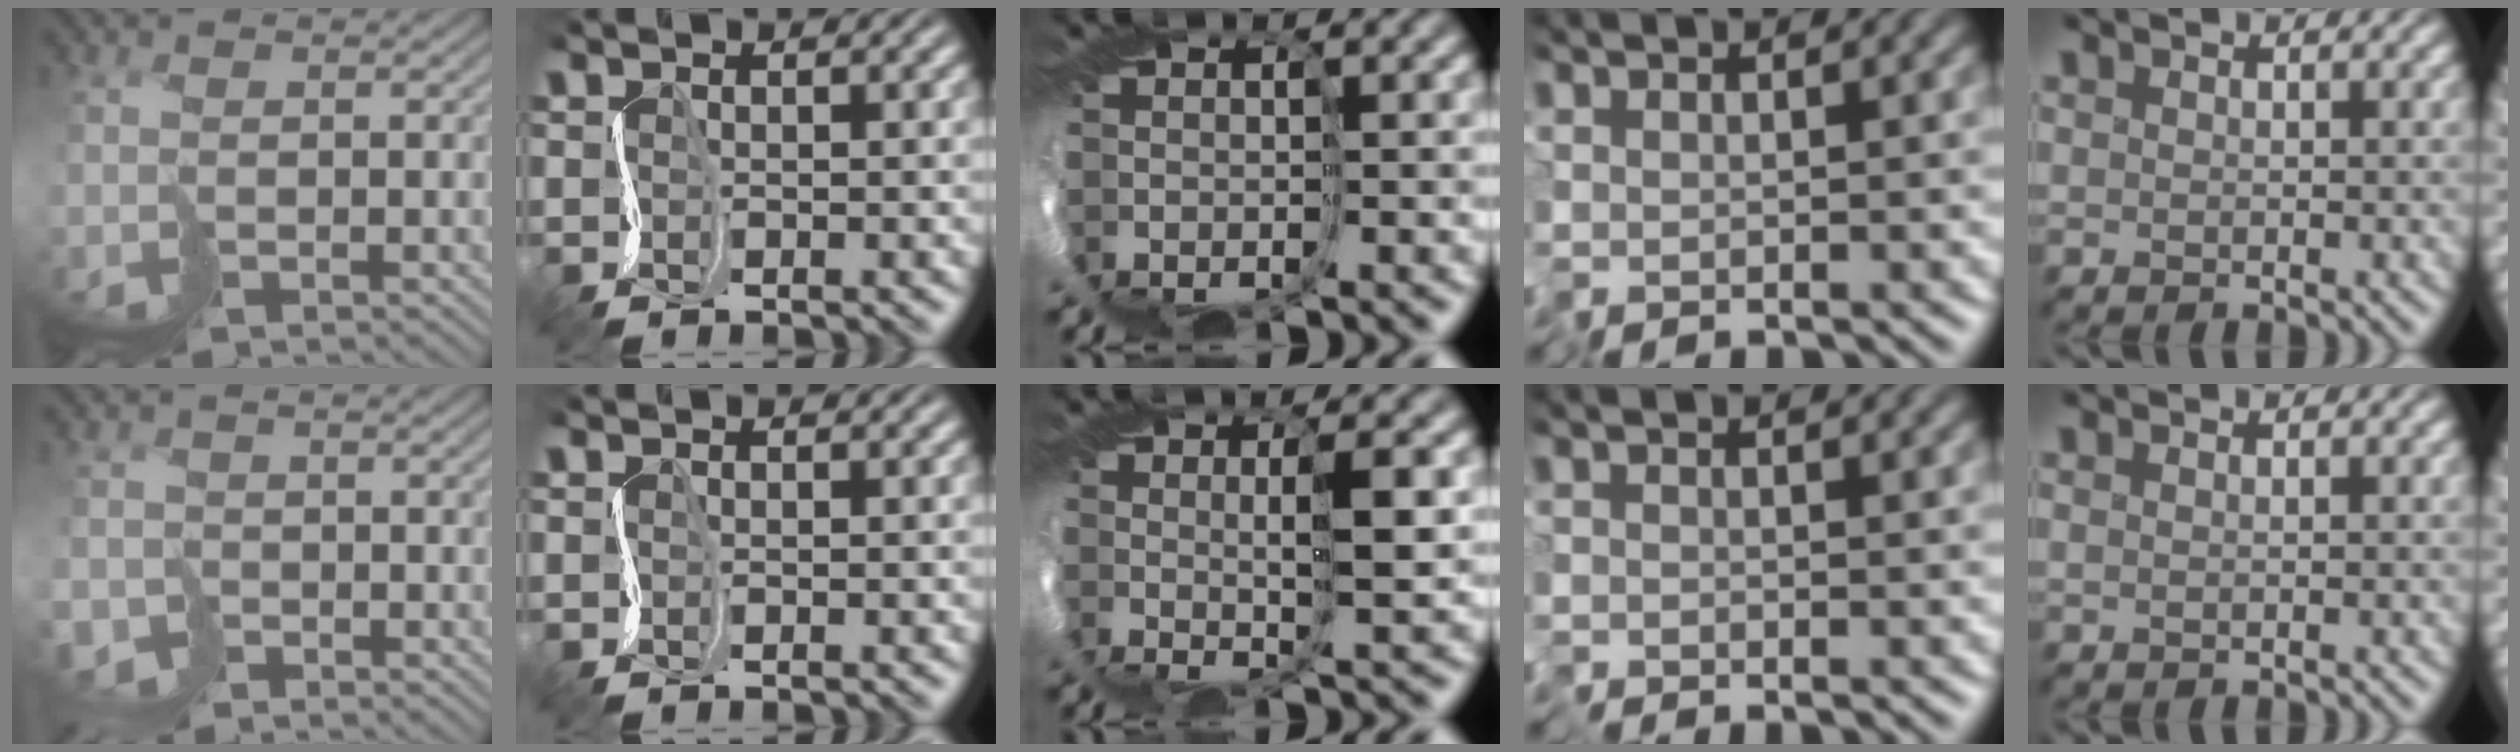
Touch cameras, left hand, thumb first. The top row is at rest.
{"thumb": {"total": 2.6, "force": [-2.1, 1.6, -0.1], "torque": [0.015, -0.006, -0.045]}, "middle": {"total": 3.4, "force": [1.7, -1.4, 2.6], "torque": [-0.052, -0.006, 0.027]}, "ring": {"total": 0.6, "force": [-0.6, 0.0, -0.1], "torque": [0.002, -0.002, -0.016]}, "little": {"total": 1.4, "force": [0.7, 0.7, 1.1], "torque": [-0.003, 0.000, -0.008]}}